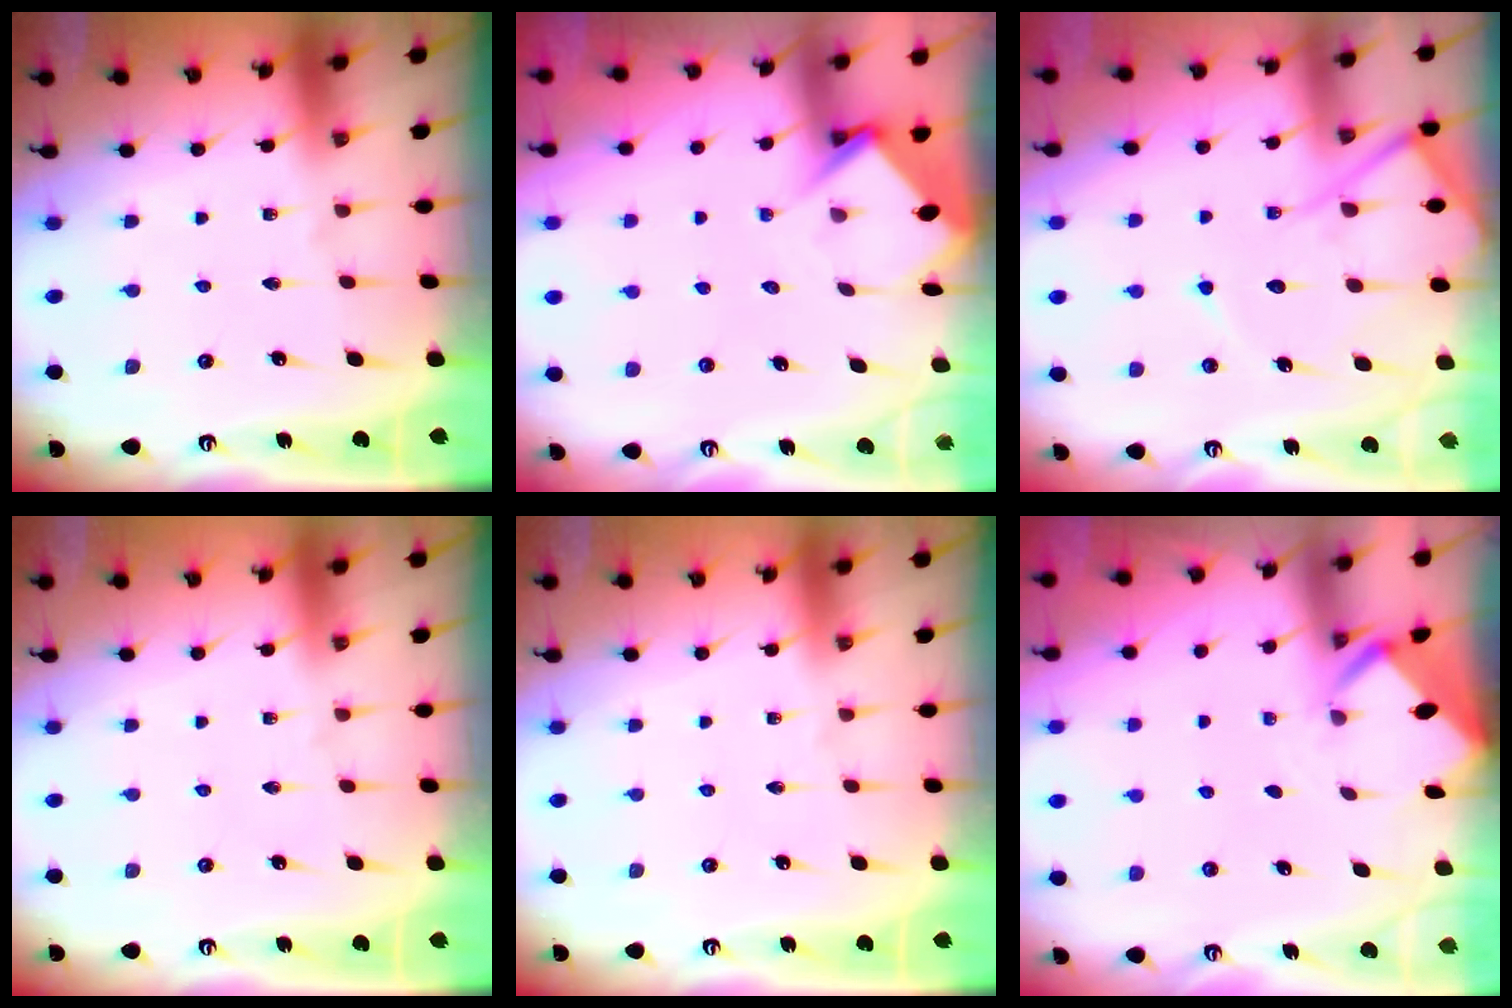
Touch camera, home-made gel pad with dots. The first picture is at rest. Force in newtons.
{"total": 4.9, "press": 4.8, "slide": 0.6}
{"total": 11.9, "press": 11.8, "slide": 1.3}
{"total": 0.0}
{"total": 0.0}
{"total": 2.1, "press": 2.1, "slide": 0.2}